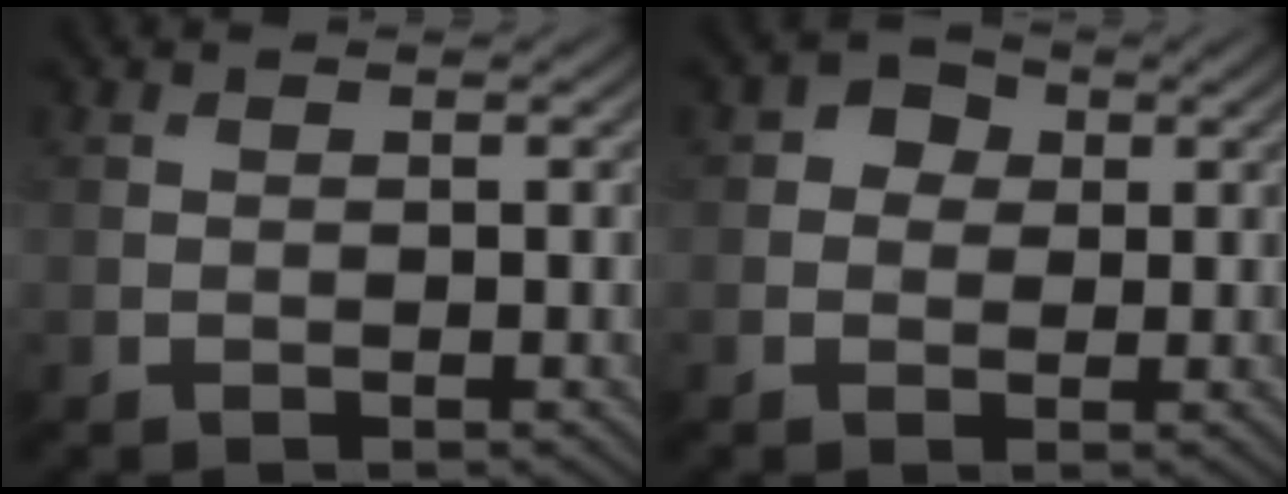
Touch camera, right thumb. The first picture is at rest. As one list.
[{"total": 2.7, "force": [0.5, 2.4, 1.1], "torque": [-0.018, 0.004, -0.001]}]